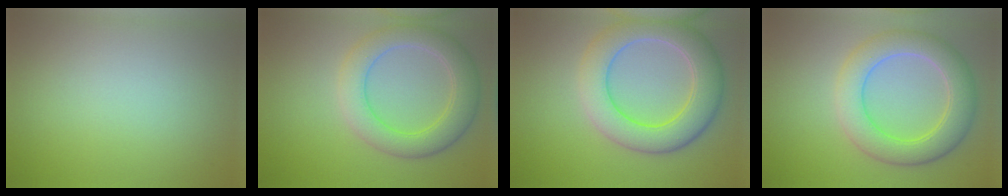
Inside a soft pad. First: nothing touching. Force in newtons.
{"total": 5.5, "press": 5.4, "slide": 0.3}
{"total": 7.4, "press": 7.4, "slide": 0.3}
{"total": 6.3, "press": 6.3, "slide": 0.5}